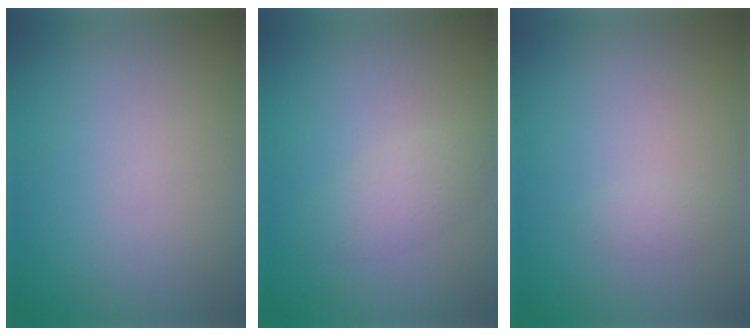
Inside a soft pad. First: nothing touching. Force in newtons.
{"total": 2.1, "press": 2.1, "slide": 0.2}
{"total": 0.8, "press": 0.8, "slide": 0.0}